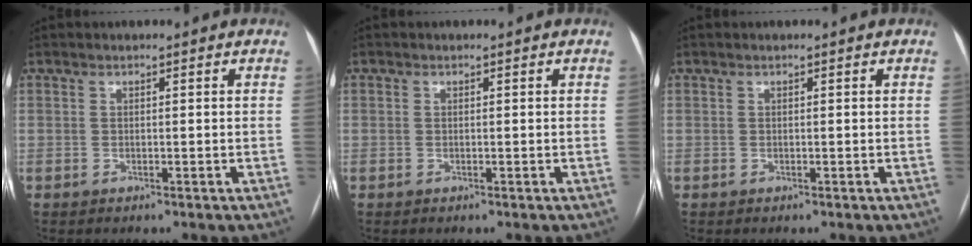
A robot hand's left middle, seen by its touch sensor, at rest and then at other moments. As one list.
[{"total": 0.0}, {"total": 0.0}]